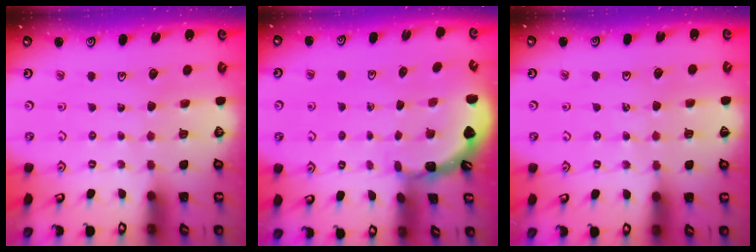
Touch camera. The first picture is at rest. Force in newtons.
{"total": 1.6, "press": 1.6, "slide": 0.2}
{"total": 3.3, "press": 3.3, "slide": 0.5}